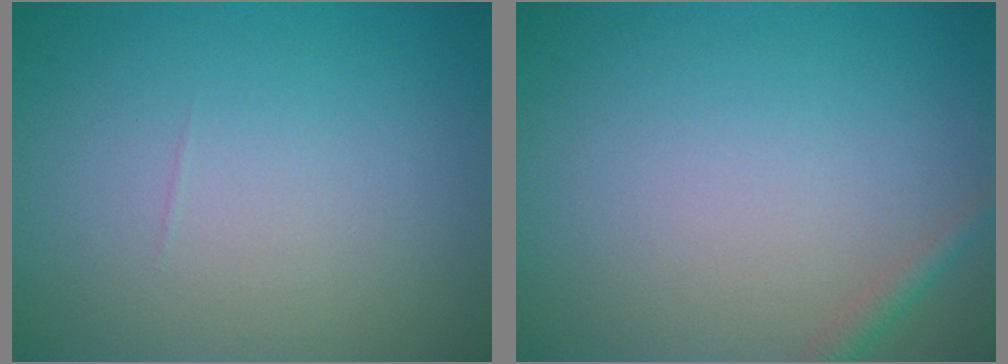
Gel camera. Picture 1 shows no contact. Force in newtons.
{"total": 1.2, "press": 1.2, "slide": 0.0}